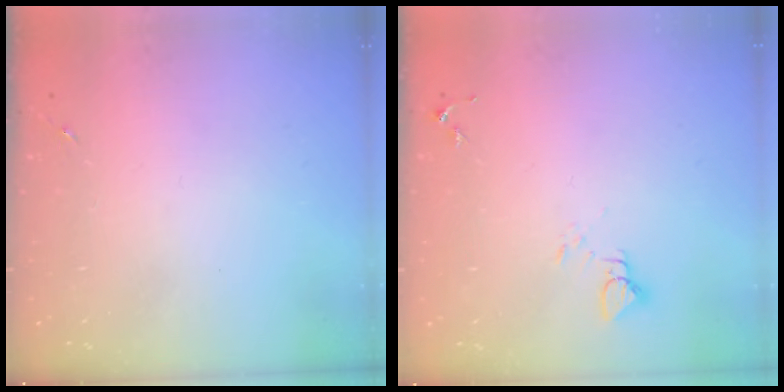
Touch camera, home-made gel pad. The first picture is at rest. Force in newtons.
{"total": 3.1, "press": 3.1, "slide": 0.1}